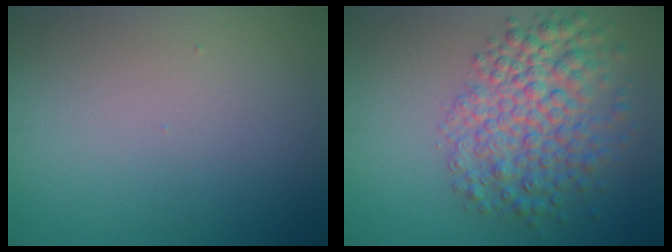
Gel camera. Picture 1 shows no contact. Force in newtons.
{"total": 6.3, "press": 6.2, "slide": 0.2}